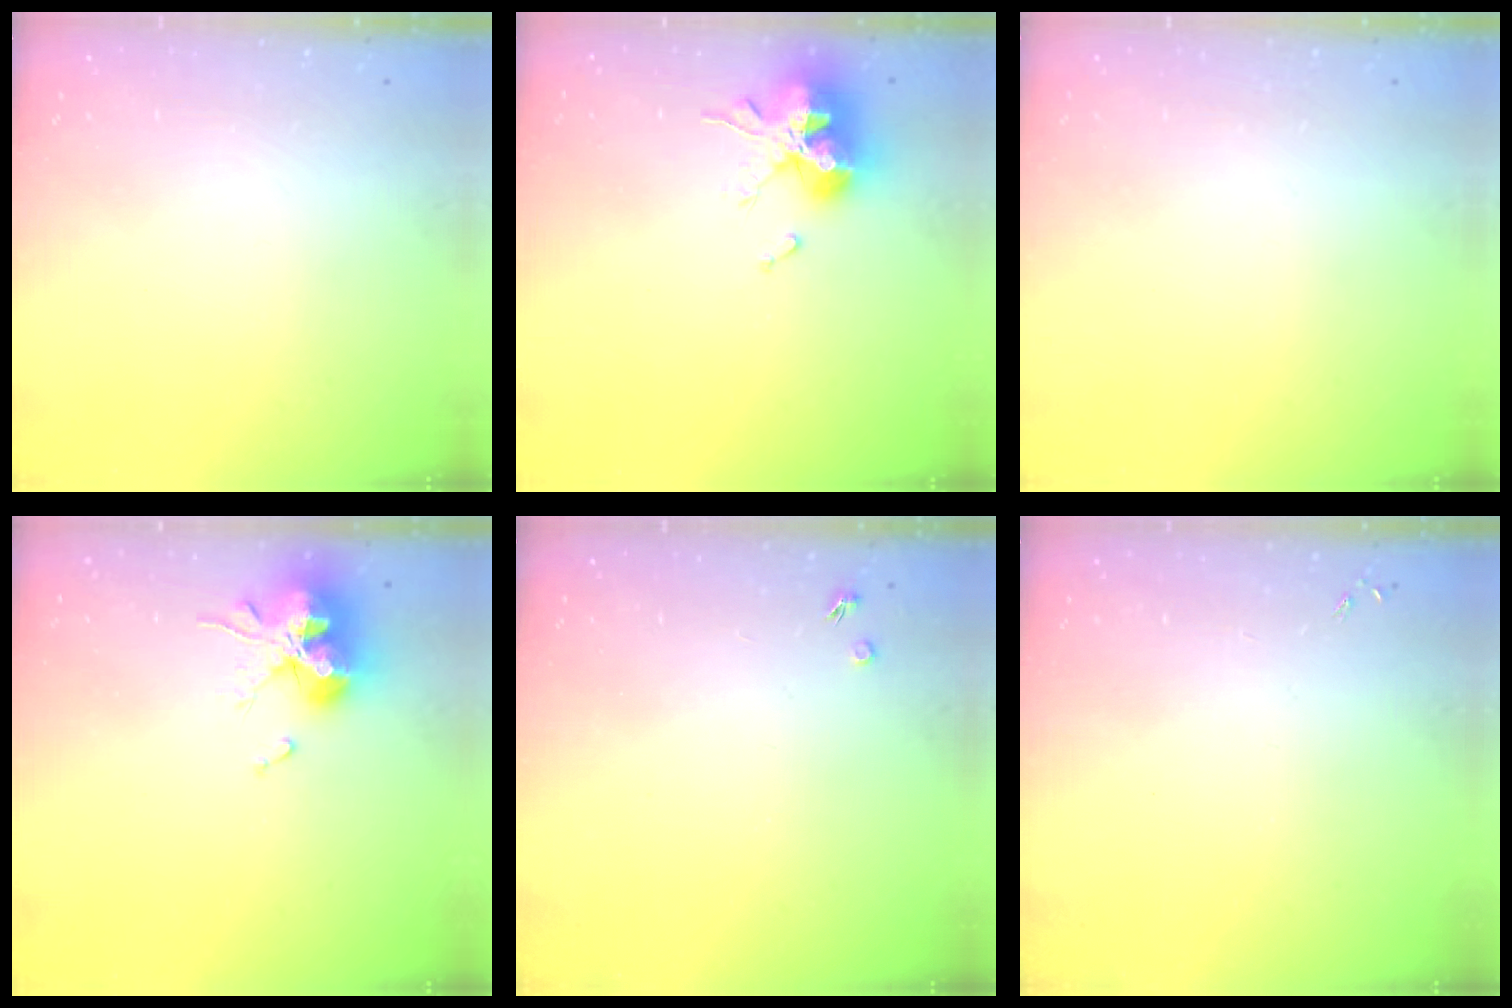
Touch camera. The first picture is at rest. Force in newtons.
{"total": 18.8, "press": 18.8, "slide": 0.4}
{"total": 0.0}
{"total": 16.7, "press": 16.6, "slide": 1.7}
{"total": 1.7, "press": 1.7, "slide": 0.3}
{"total": 0.0}